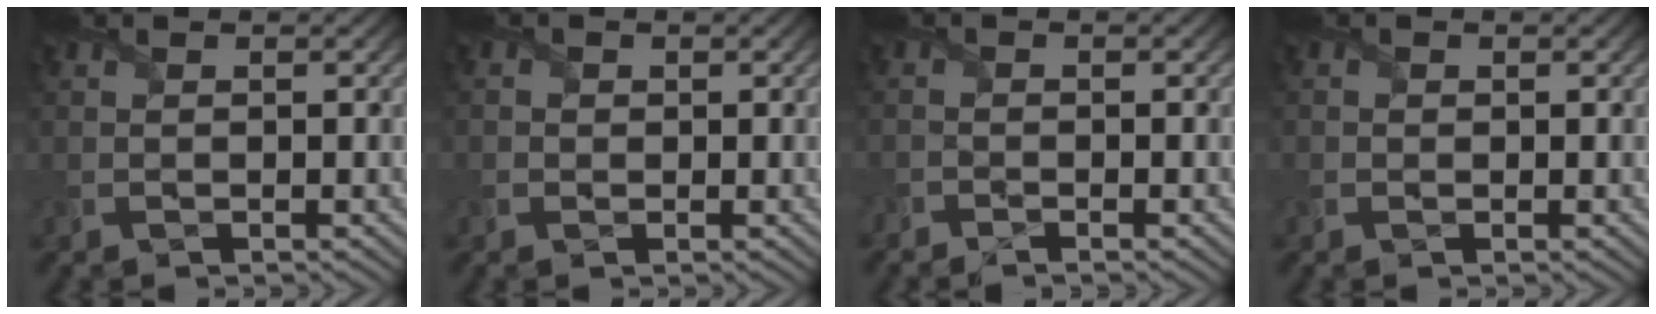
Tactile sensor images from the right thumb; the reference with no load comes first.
{"total": 1.0, "force": [-0.2, 0.9, 0.0], "torque": [-0.005, -0.001, -0.003]}
{"total": 1.3, "force": [-1.3, 0.0, 0.2], "torque": [-0.006, -0.004, -0.031]}
{"total": 0.7, "force": [-0.2, 0.6, 0.0], "torque": [-0.002, -0.003, -0.005]}